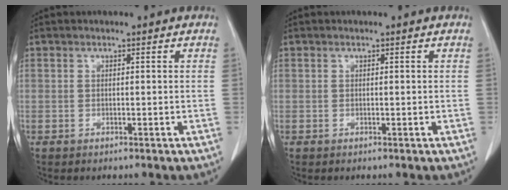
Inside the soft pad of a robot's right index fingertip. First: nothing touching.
{"total": 0.0}